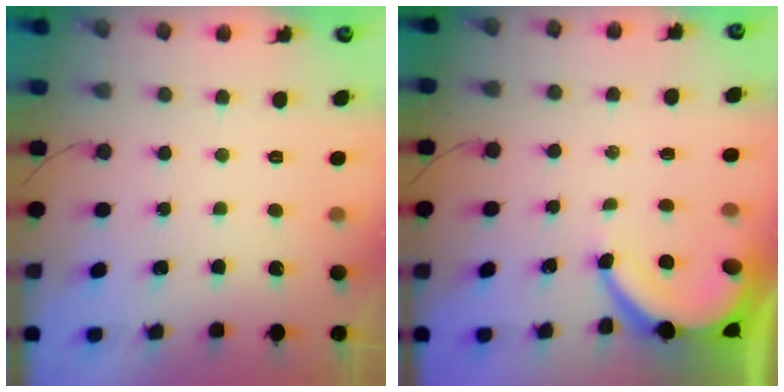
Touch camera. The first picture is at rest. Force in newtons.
{"total": 6.5, "press": 6.4, "slide": 0.9}